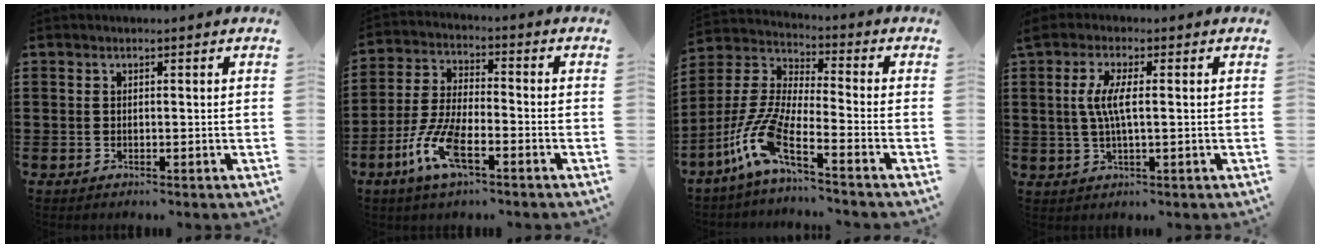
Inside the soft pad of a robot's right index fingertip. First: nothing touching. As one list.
[{"total": 8.7, "force": [-4.4, 2.7, 7.0], "torque": [-0.175, -0.012, -0.086]}, {"total": 9.7, "force": [-5.9, 1.5, 7.6], "torque": [-0.211, -0.029, -0.129]}, {"total": 5.0, "force": [0.3, 1.0, 4.9], "torque": [-0.105, -0.006, -0.002]}]